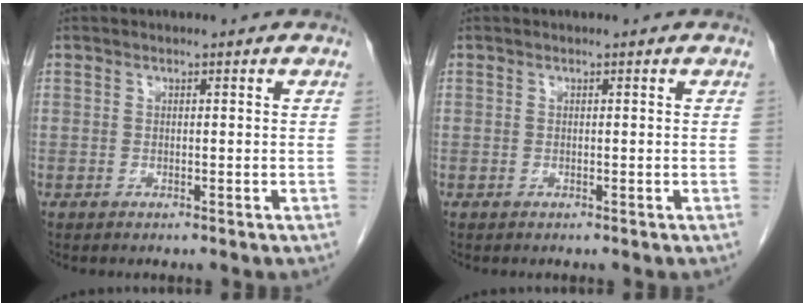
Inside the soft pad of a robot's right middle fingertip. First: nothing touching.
{"total": 0.0}